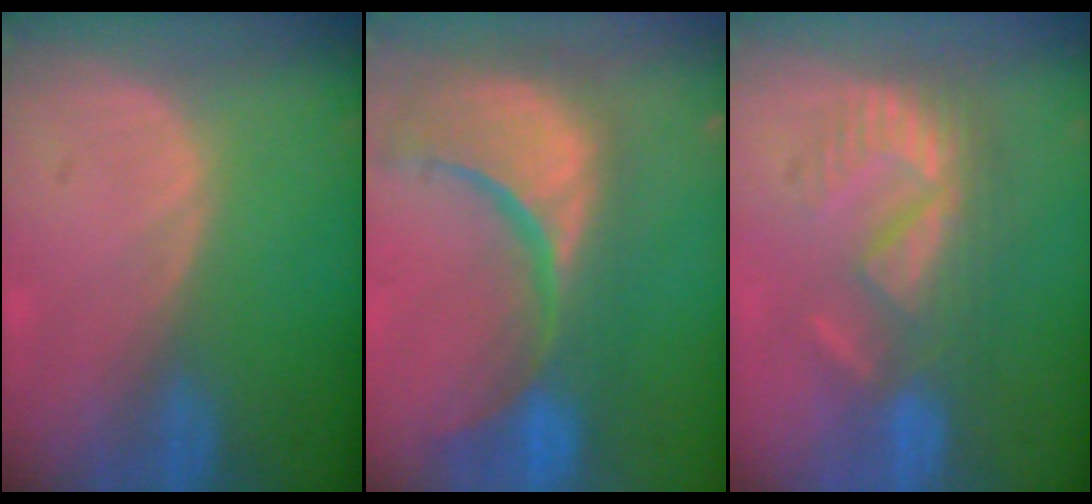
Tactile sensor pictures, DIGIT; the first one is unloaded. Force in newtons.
{"total": 15.3, "press": 12.2, "slide": 9.3}
{"total": 9.2, "press": 8.0, "slide": 4.6}